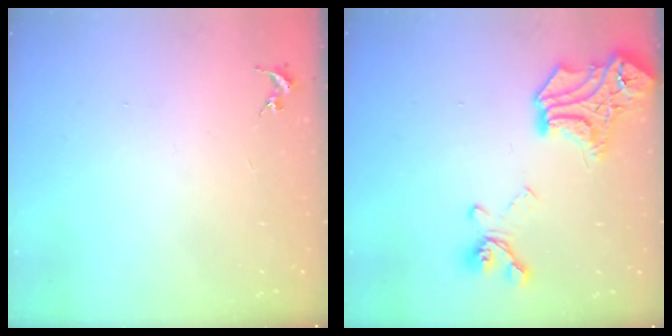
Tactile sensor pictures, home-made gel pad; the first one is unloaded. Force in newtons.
{"total": 19.9, "press": 19.9, "slide": 0.9}